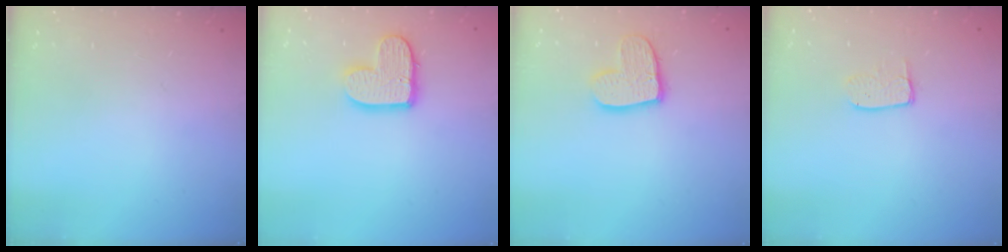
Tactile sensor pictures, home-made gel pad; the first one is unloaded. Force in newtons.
{"total": 11.1, "press": 11.1, "slide": 0.5}
{"total": 11.9, "press": 11.9, "slide": 0.9}
{"total": 4.2, "press": 4.2, "slide": 0.3}